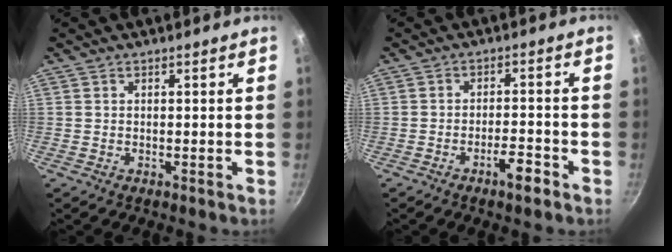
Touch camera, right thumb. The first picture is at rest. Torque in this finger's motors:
{"motor_torque": [2.63, 2.38, 0.45, -0.38, 0.01]}